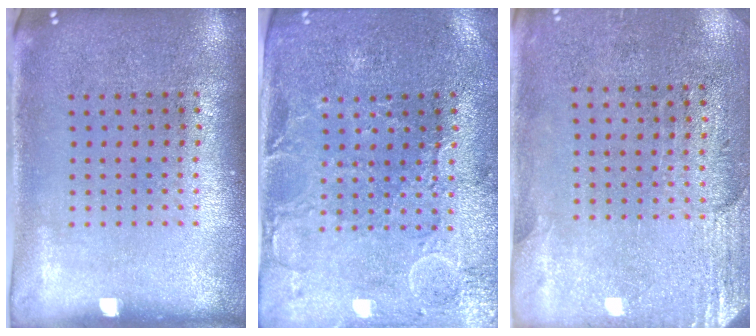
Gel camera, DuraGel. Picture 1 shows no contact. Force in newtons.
{"total": 0.6, "press": 0.3, "slide": 0.5}
{"total": 2.8, "press": 2.5, "slide": 1.2}